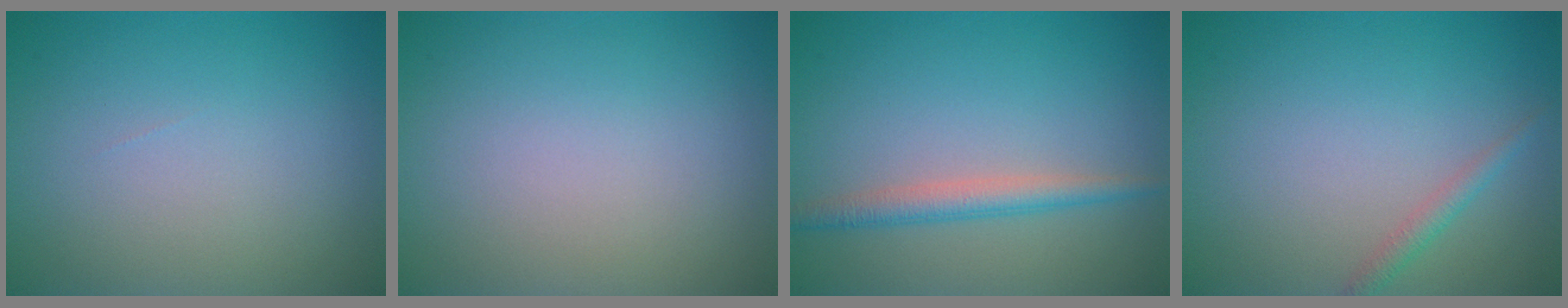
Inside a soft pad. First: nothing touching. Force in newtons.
{"total": 0.0}
{"total": 2.5, "press": 2.5, "slide": 0.0}
{"total": 1.3, "press": 1.3, "slide": 0.0}